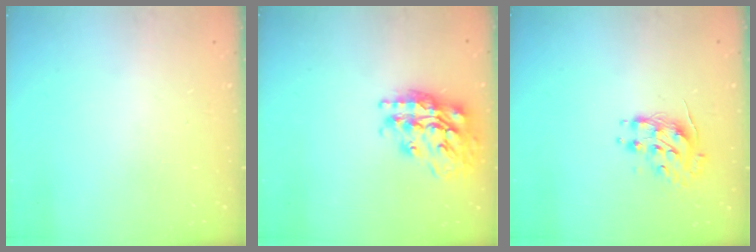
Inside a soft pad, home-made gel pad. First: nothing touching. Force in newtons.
{"total": 19.6, "press": 19.5, "slide": 1.7}
{"total": 8.5, "press": 8.4, "slide": 0.5}